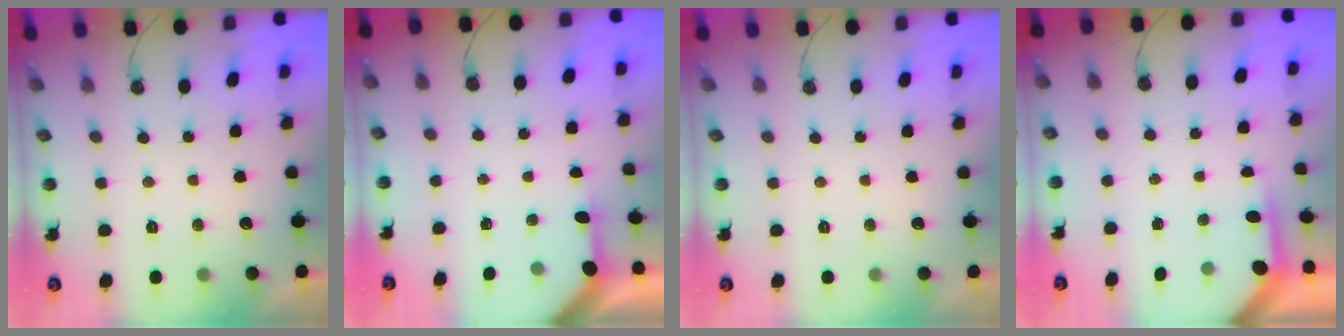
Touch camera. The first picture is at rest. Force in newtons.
{"total": 3.2, "press": 3.2, "slide": 0.4}
{"total": 0.0}
{"total": 3.6, "press": 3.6, "slide": 0.4}